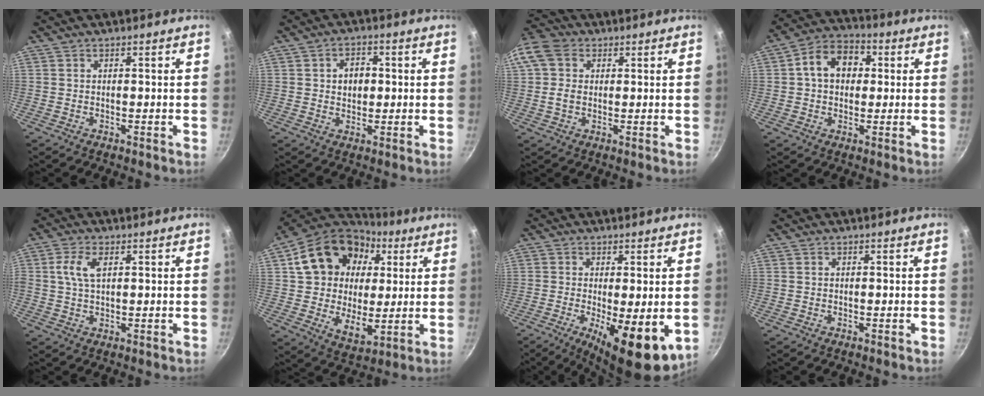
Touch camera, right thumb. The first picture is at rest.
{"total": 5.1, "force": [0.7, 3.8, 3.3], "torque": [-0.031, 0.003, 0.010]}
{"total": 11.9, "force": [2.3, 9.5, 6.8], "torque": [-0.146, 0.024, 0.030]}
{"total": 10.5, "force": [1.8, 7.9, 6.7], "torque": [-0.076, 0.021, 0.013]}
{"total": 5.3, "force": [1.4, 2.9, 4.2], "torque": [-0.080, 0.005, 0.026]}
{"total": 22.9, "force": [6.5, 16.6, 14.3], "torque": [-0.221, -0.003, 0.107]}
{"total": 11.2, "force": [-2.4, 3.6, 10.4], "torque": [-0.147, -0.011, -0.027]}
{"total": 0.0}